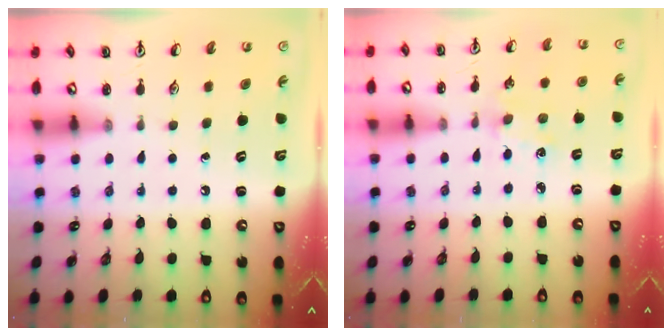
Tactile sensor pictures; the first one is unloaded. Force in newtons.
{"total": 2.5, "press": 2.5, "slide": 0.4}